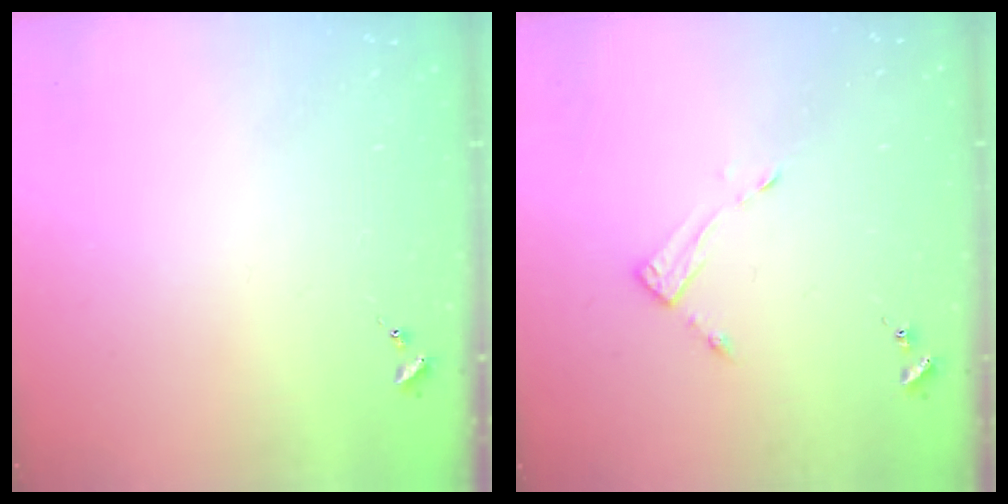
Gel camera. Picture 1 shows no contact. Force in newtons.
{"total": 3.1, "press": 3.1, "slide": 0.3}